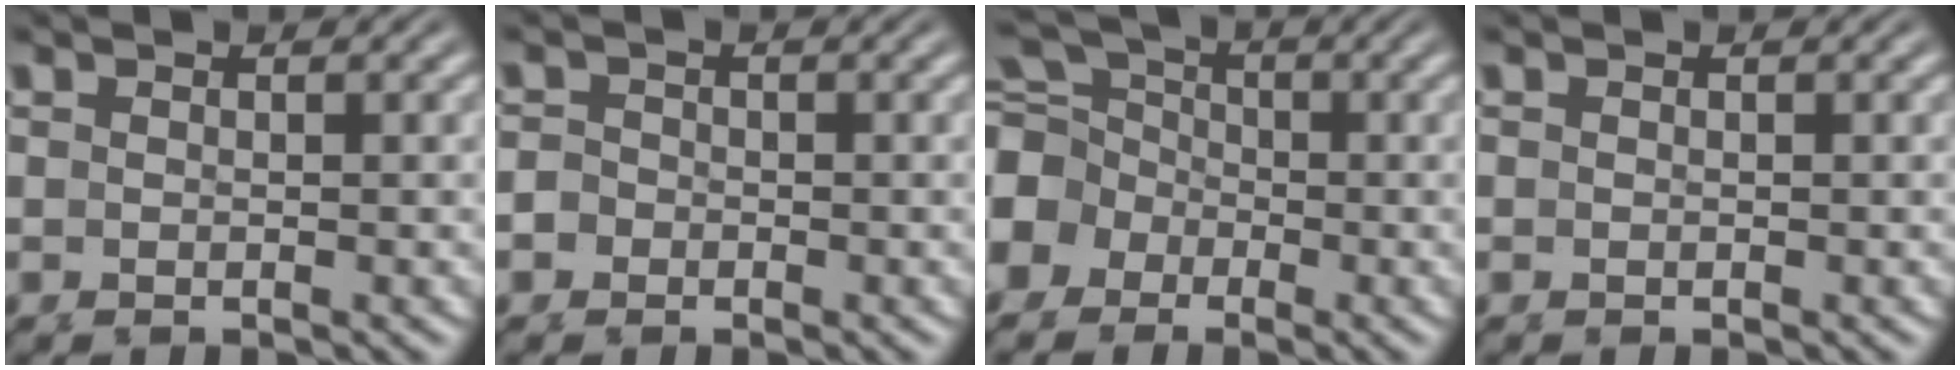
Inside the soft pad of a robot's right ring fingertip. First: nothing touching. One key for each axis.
{"total": 1.0, "fx": -0.5, "fy": 0.9, "fz": -0.1, "tx": 0.004, "ty": 0.001, "tz": -0.011}
{"total": 7.7, "fx": -0.1, "fy": 7.1, "fz": 3.1, "tx": -0.065, "ty": -0.012, "tz": -0.008}
{"total": 0.0}